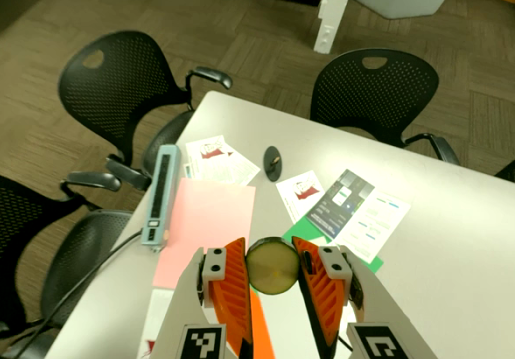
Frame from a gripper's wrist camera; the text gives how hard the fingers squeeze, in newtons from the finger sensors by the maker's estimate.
{"total": 12.2, "left": 12.0, "right": 12.3}